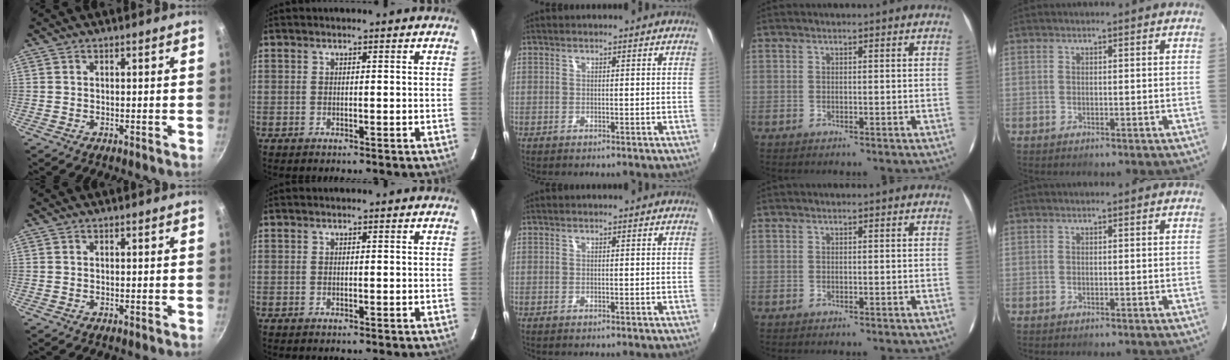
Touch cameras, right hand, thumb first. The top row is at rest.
{}